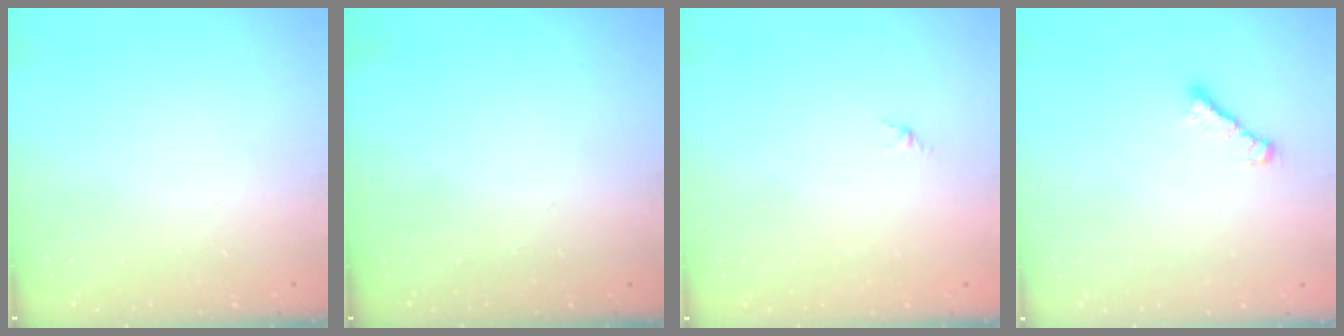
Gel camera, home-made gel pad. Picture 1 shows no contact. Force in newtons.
{"total": 0.0}
{"total": 0.0}
{"total": 1.9, "press": 1.8, "slide": 0.6}